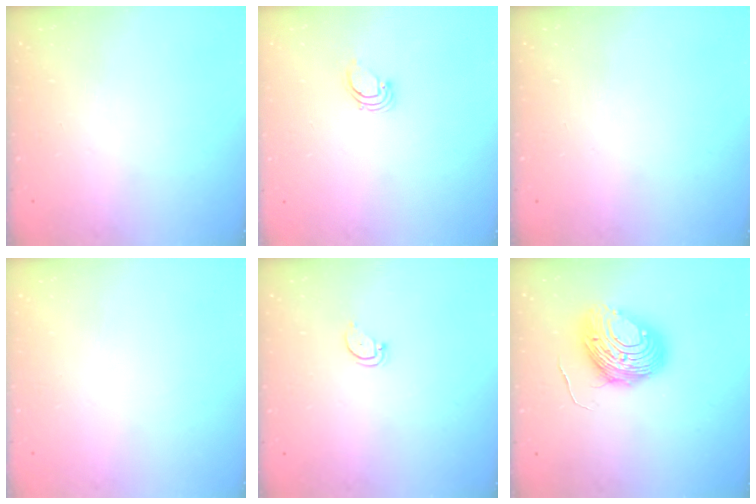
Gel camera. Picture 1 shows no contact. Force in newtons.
{"total": 1.9, "press": 1.9, "slide": 0.1}
{"total": 0.0}
{"total": 0.0}
{"total": 2.3, "press": 2.3, "slide": 0.2}
{"total": 11.8, "press": 11.7, "slide": 1.2}